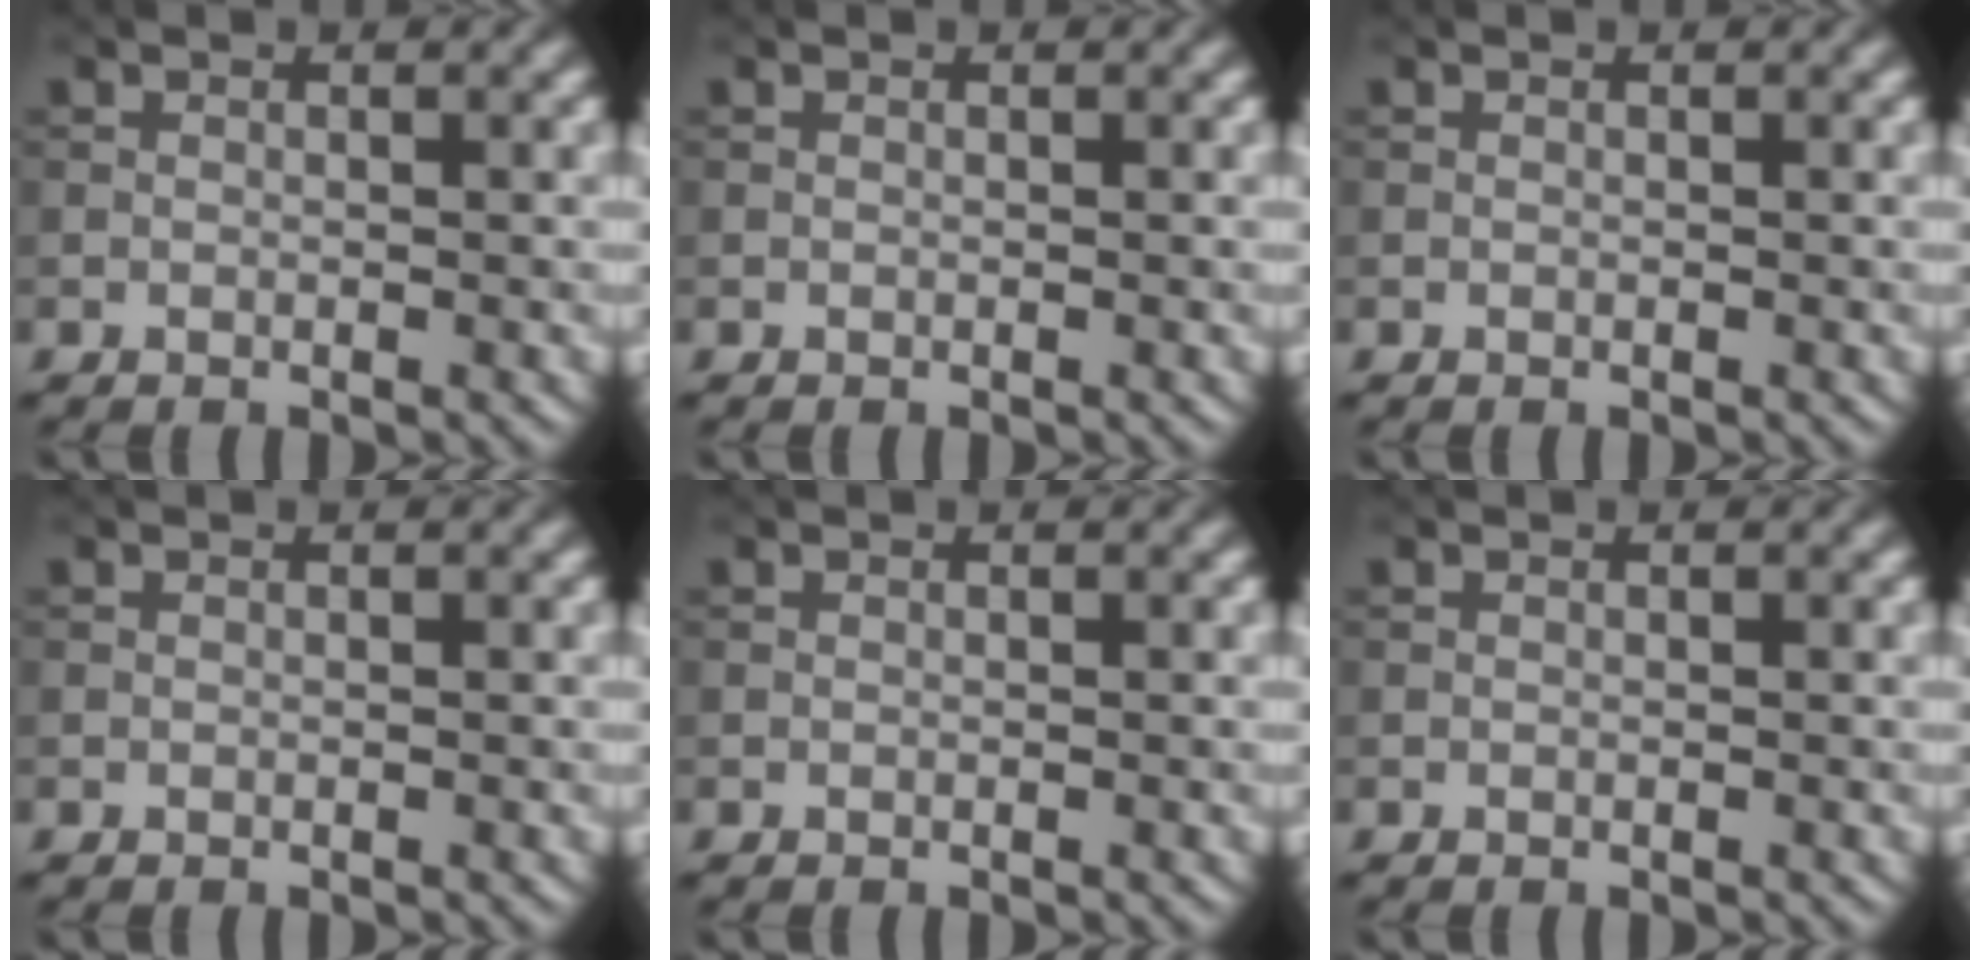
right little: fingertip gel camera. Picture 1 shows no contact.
{"total": 0.0}
{"total": 0.0}
{"total": 0.0}
{"total": 0.0}
{"total": 0.0}